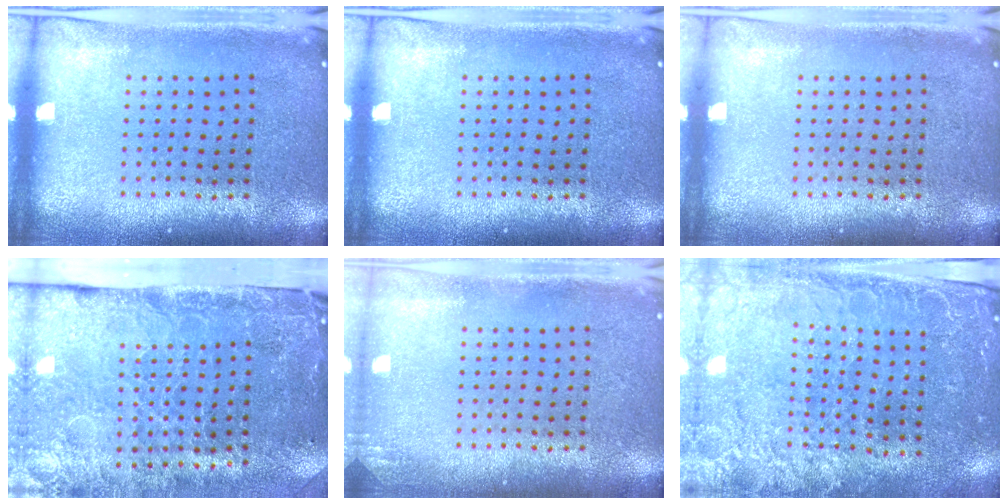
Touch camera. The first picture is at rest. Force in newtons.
{"total": 0.0}
{"total": 0.0}
{"total": 4.7, "press": 3.6, "slide": 3.0}
{"total": 1.0, "press": 1.0, "slide": 0.1}
{"total": 3.2, "press": 2.9, "slide": 1.2}